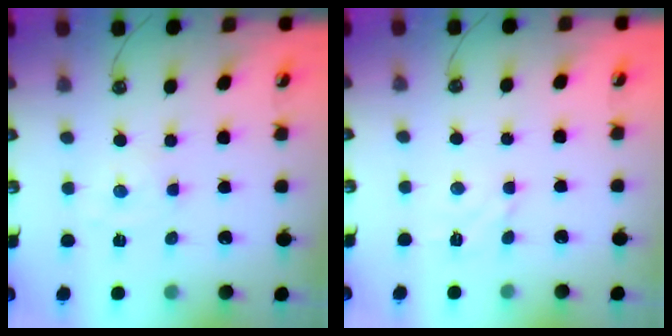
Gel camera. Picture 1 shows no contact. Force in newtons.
{"total": 2.5, "press": 2.5, "slide": 0.3}